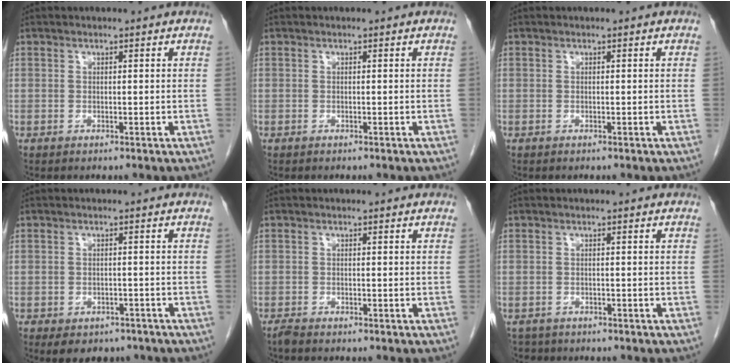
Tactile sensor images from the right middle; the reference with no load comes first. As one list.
[{"total": 0.0}, {"total": 0.0}, {"total": 7.0, "force": [-5.2, 3.9, 2.5], "torque": [-0.025, 0.009, -0.065]}, {"total": 1.0, "force": [-0.9, 0.1, 0.3], "torque": [-0.014, -0.003, -0.019]}, {"total": 2.2, "force": [-1.9, 1.1, -0.3], "torque": [-0.001, 0.000, -0.033]}]